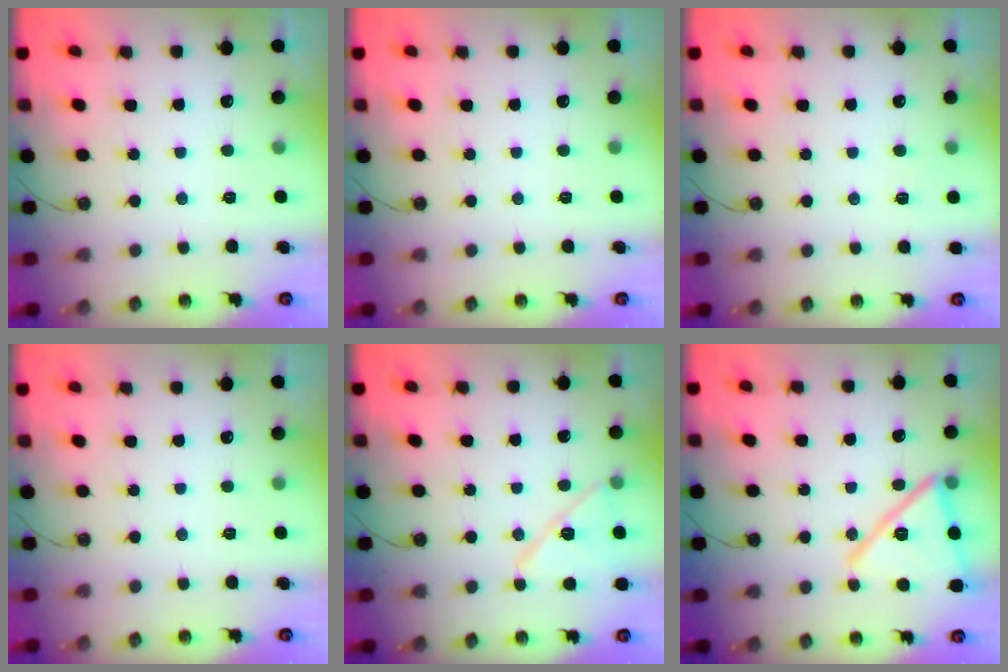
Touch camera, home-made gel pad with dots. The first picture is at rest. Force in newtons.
{"total": 0.0}
{"total": 2.6, "press": 1.9, "slide": 1.8}
{"total": 0.0}
{"total": 12.3, "press": 12.2, "slide": 1.3}
{"total": 17.3, "press": 16.8, "slide": 4.0}